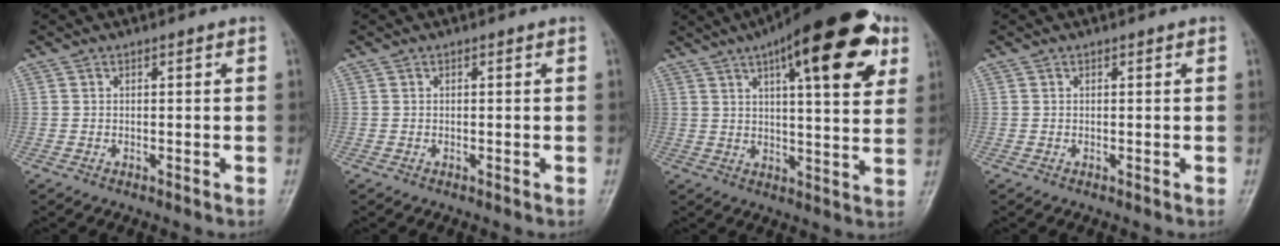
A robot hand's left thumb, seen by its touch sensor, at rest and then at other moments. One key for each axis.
{"total": 0.0}
{"total": 21.6, "fx": 10.1, "fy": 6.6, "fz": 18.0, "tx": -0.235, "ty": -0.008, "tz": 0.138}
{"total": 0.0}